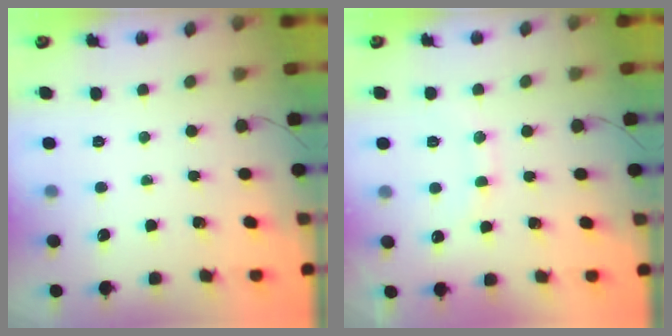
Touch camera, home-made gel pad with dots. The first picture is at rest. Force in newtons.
{"total": 9.3, "press": 9.3, "slide": 0.7}